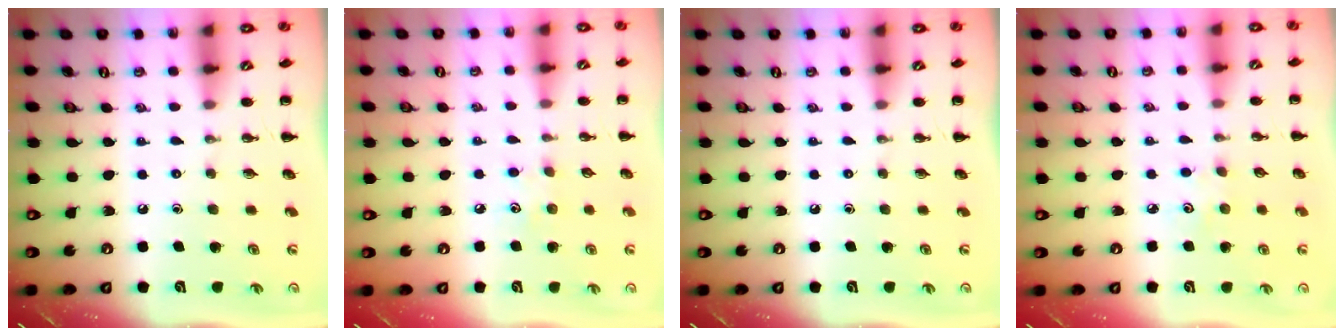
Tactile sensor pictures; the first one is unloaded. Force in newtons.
{"total": 4.2, "press": 4.0, "slide": 1.2}
{"total": 0.0}
{"total": 2.9, "press": 2.8, "slide": 0.8}